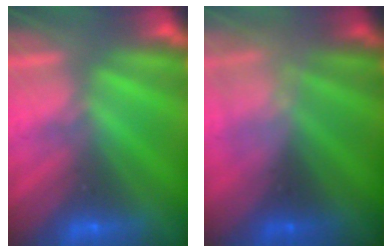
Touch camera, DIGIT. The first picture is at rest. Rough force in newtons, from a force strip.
{"total": 2.3}